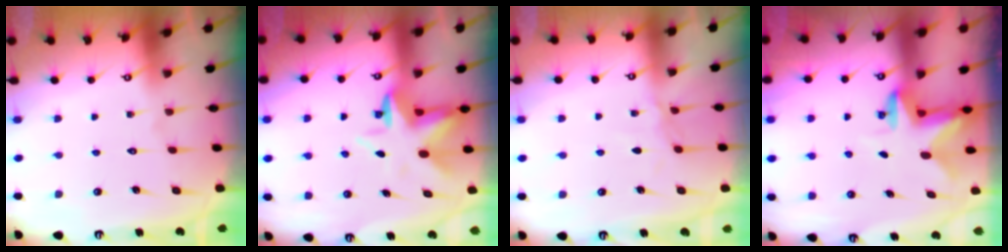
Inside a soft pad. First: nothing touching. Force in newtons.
{"total": 5.6, "press": 5.4, "slide": 1.5}
{"total": 5.2, "press": 5.2, "slide": 0.6}
{"total": 2.5, "press": 2.5, "slide": 0.5}